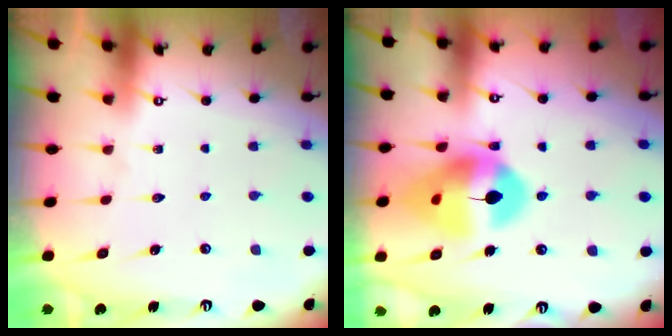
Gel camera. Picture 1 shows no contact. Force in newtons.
{"total": 14.2, "press": 14.1, "slide": 1.5}